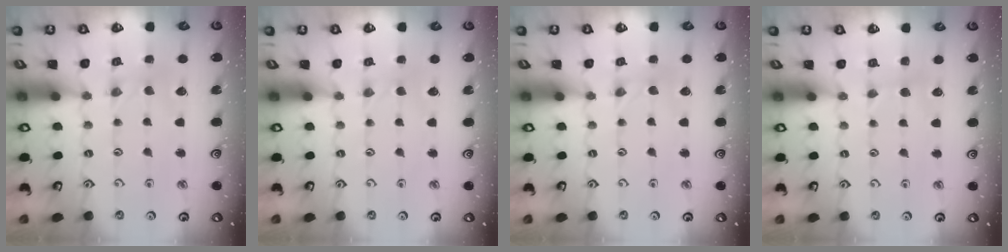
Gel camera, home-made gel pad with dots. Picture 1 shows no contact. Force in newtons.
{"total": 0.0}
{"total": 0.0}
{"total": 3.2, "press": 3.2, "slide": 0.4}